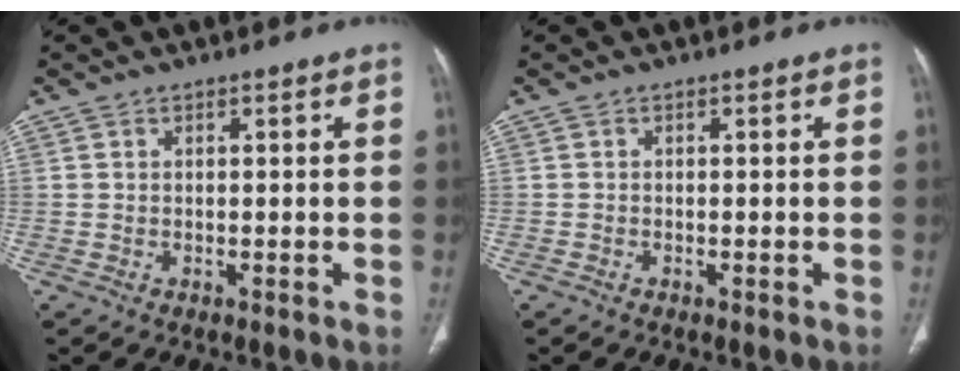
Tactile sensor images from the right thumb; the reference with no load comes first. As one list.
[{"total": 0.0}]